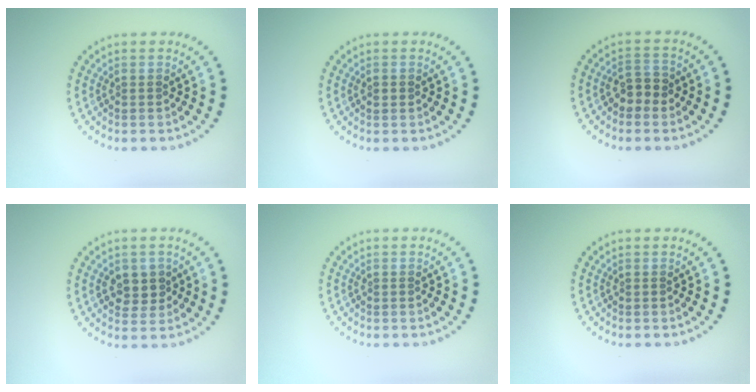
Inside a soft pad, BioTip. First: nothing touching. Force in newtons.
{"total": 1.0, "press": 1.0, "slide": 0.1}
{"total": 2.1, "press": 2.0, "slide": 0.5}
{"total": 2.4, "press": 2.4, "slide": 0.3}
{"total": 0.0}
{"total": 0.0}